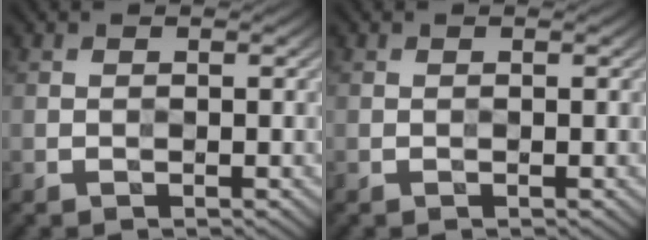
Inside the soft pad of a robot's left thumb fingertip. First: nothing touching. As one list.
[{"total": 0.0}]